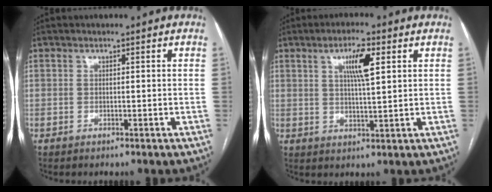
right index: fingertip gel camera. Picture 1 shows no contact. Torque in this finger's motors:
{"motor_torque": [0.63, 0.22, 0.19, 0.07]}